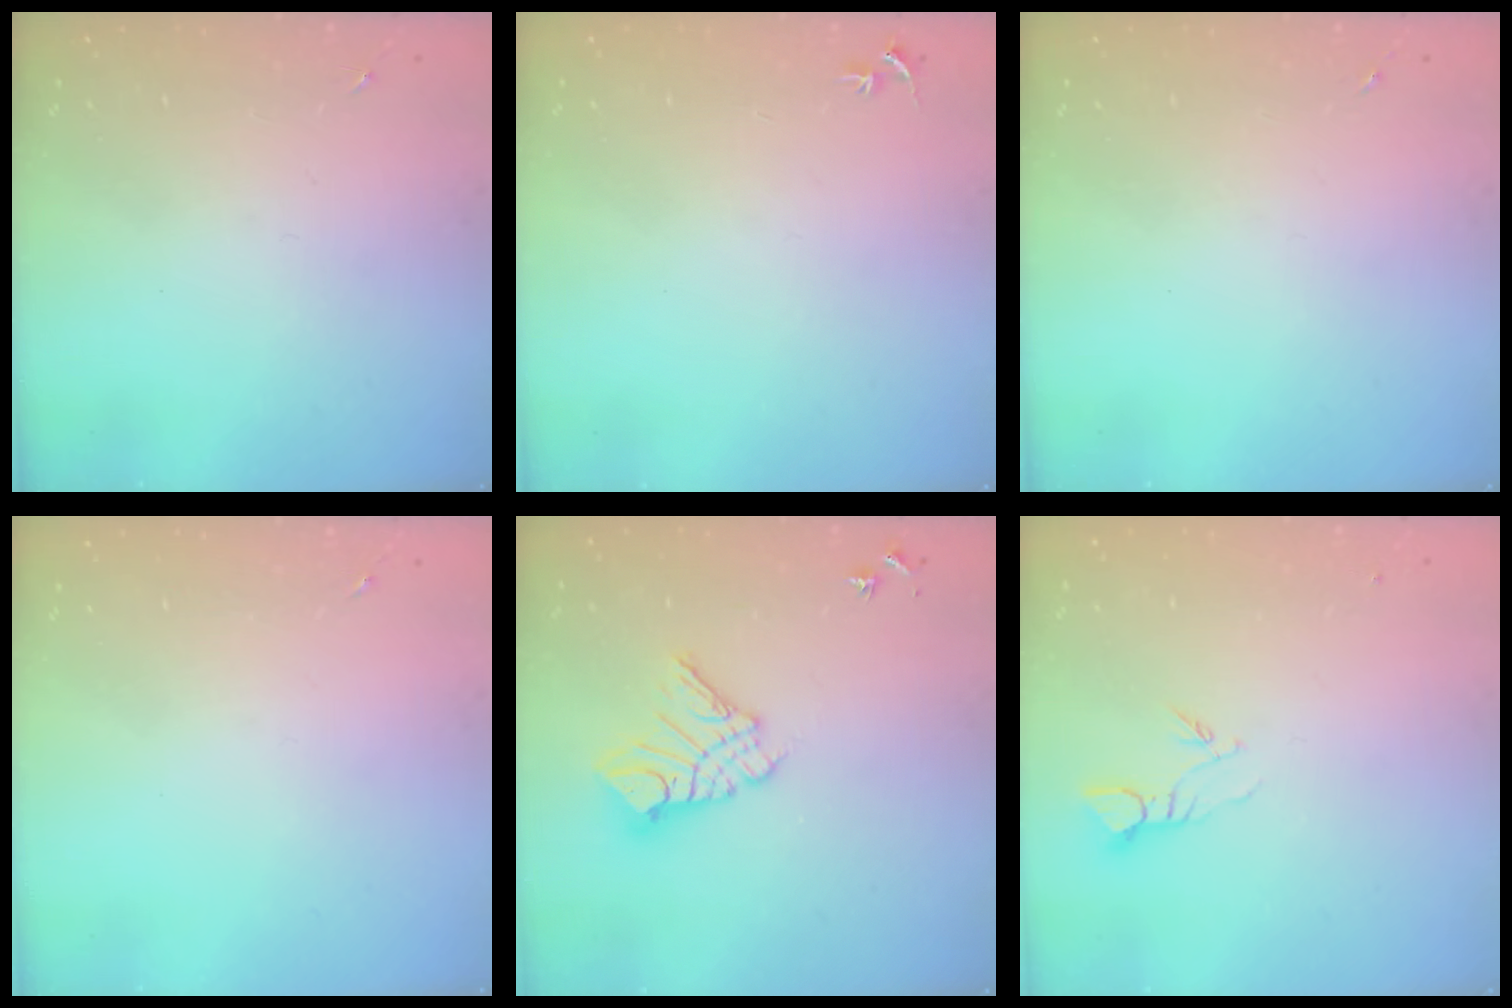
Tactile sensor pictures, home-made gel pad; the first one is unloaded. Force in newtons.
{"total": 2.7, "press": 2.7, "slide": 0.3}
{"total": 0.0}
{"total": 0.0}
{"total": 11.7, "press": 11.7, "slide": 1.2}
{"total": 3.4, "press": 3.4, "slide": 0.2}